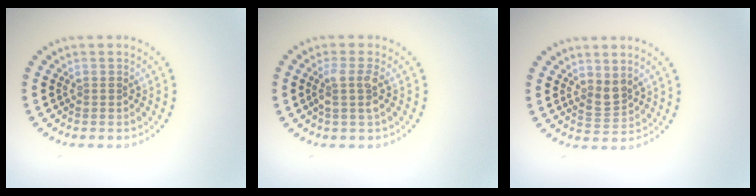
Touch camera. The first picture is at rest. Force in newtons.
{"total": 2.1, "press": 1.6, "slide": 1.2}
{"total": 1.8, "press": 1.4, "slide": 1.1}